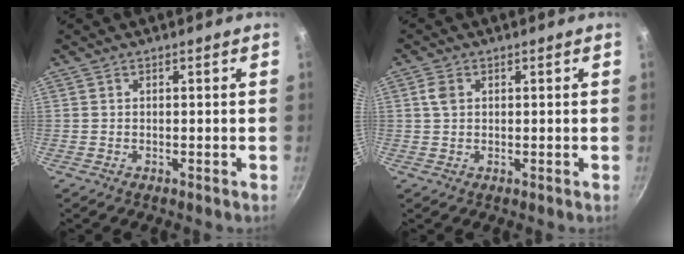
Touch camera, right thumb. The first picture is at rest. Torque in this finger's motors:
{"motor_torque": [-0.19, 1.25, 0.44, 0.56, 0.02]}